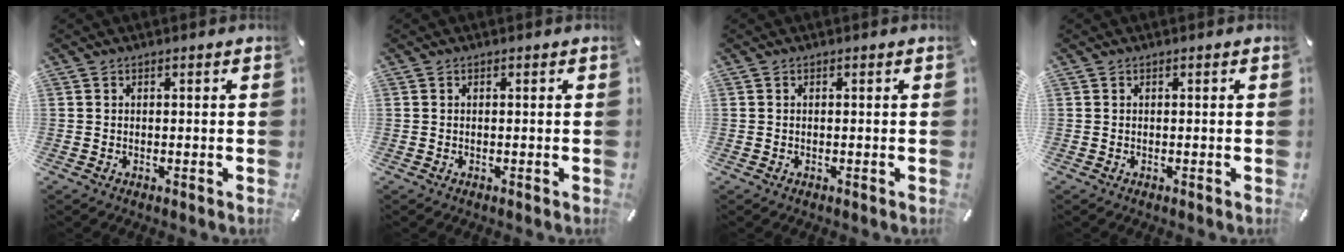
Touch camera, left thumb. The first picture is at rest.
{"total": 0.0}
{"total": 0.0}
{"total": 0.0}